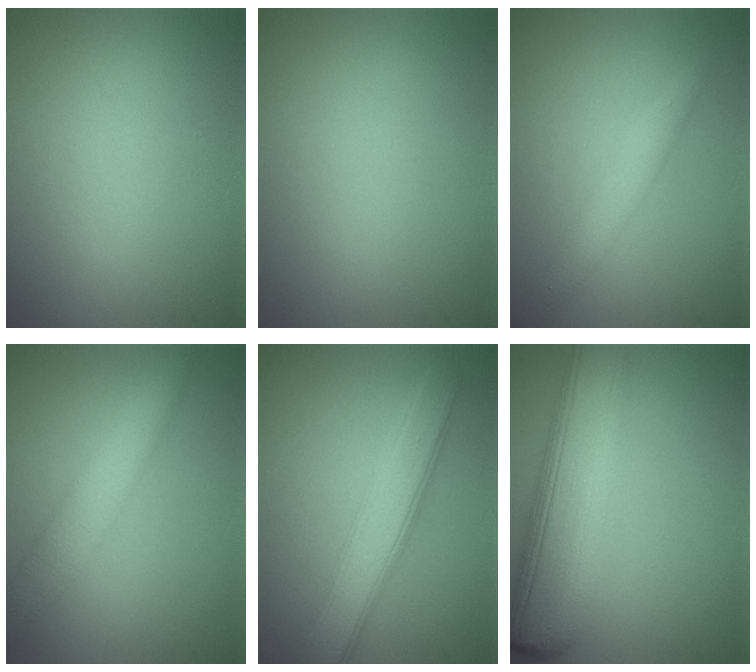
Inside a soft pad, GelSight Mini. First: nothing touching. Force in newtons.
{"total": 0.0}
{"total": 2.5, "press": 2.5, "slide": 0.2}
{"total": 4.0, "press": 4.0, "slide": 0.1}
{"total": 5.2, "press": 5.2, "slide": 0.1}
{"total": 9.7, "press": 9.7, "slide": 0.6}